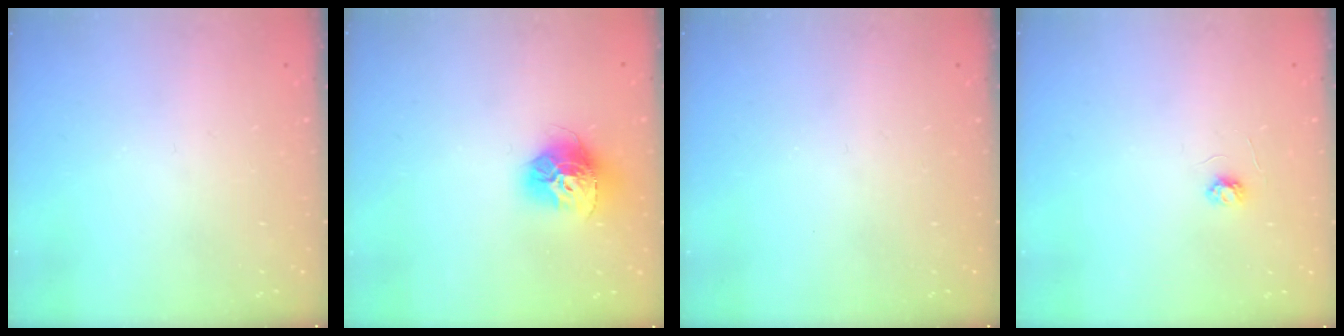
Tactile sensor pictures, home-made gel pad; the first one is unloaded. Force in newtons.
{"total": 13.6, "press": 13.5, "slide": 1.4}
{"total": 0.0}
{"total": 3.1, "press": 3.1, "slide": 0.4}